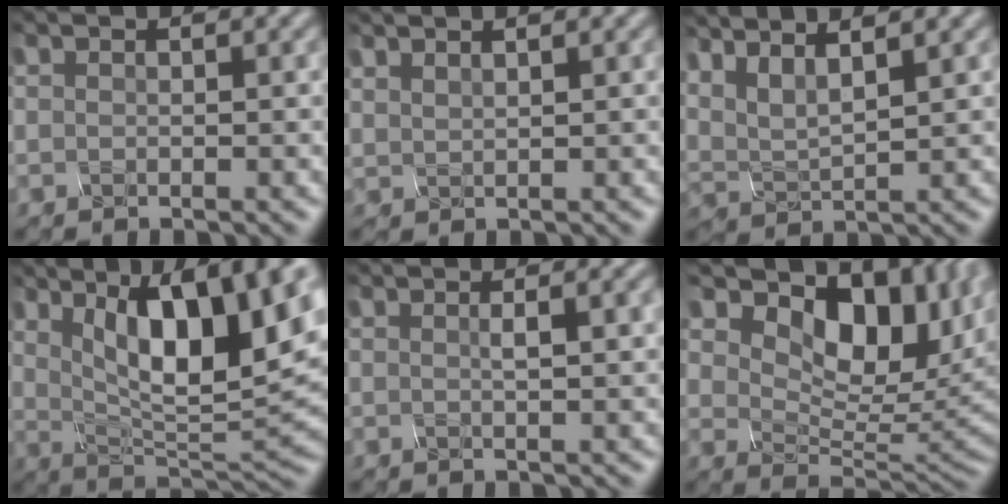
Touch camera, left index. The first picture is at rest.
{"total": 1.0, "force": [0.9, 0.2, 0.5], "torque": [-0.010, 0.006, 0.018]}
{"total": 4.5, "force": [2.9, 1.3, 3.2], "torque": [-0.088, 0.009, 0.066]}
{"total": 11.7, "force": [4.1, 3.6, 10.3], "torque": [-0.159, -0.003, 0.084]}
{"total": 2.5, "force": [0.1, 0.8, 2.4], "torque": [-0.034, 0.008, 0.006]}
{"total": 11.0, "force": [4.5, 6.4, 7.8], "torque": [-0.129, -0.006, 0.093]}